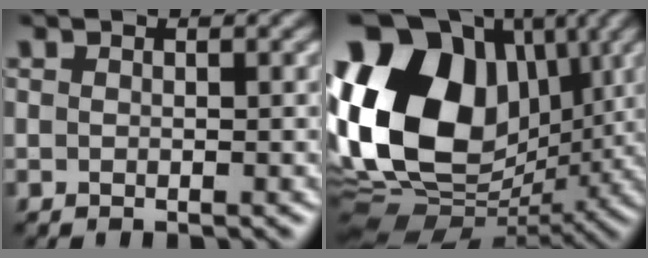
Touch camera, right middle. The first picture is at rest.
{"total": 17.7, "force": [2.2, 13.0, 11.8], "torque": [-0.240, 0.020, 0.032]}